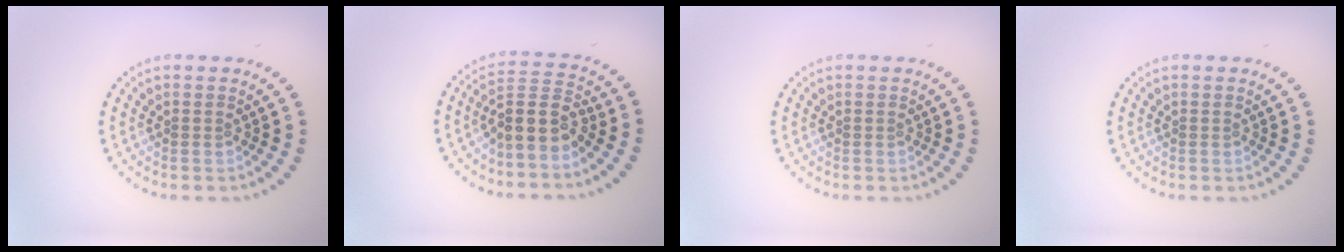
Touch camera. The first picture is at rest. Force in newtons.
{"total": 3.7, "press": 3.0, "slide": 2.1}
{"total": 0.0}
{"total": 0.0}